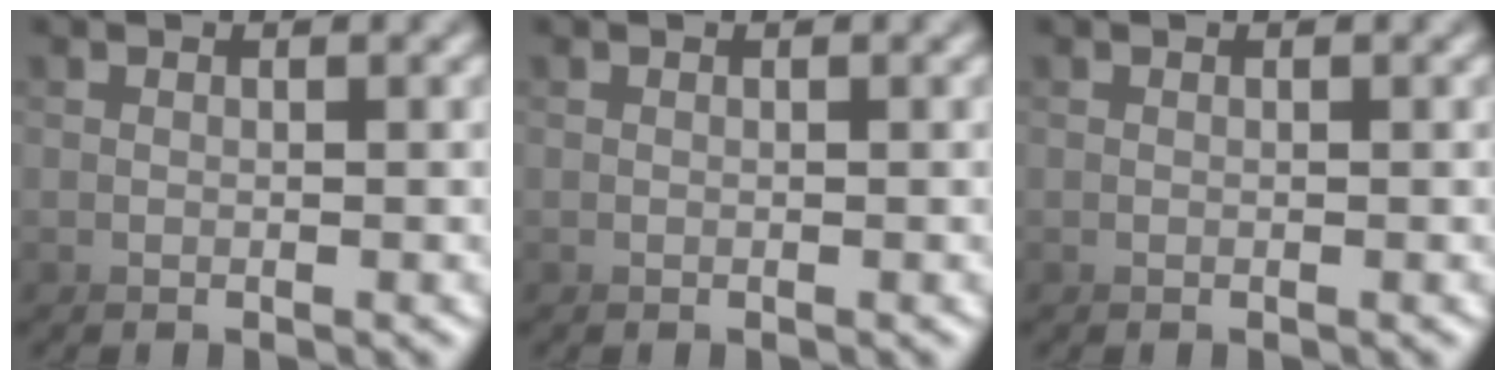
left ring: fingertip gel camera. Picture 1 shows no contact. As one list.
[{"total": 0.0}, {"total": 0.0}]